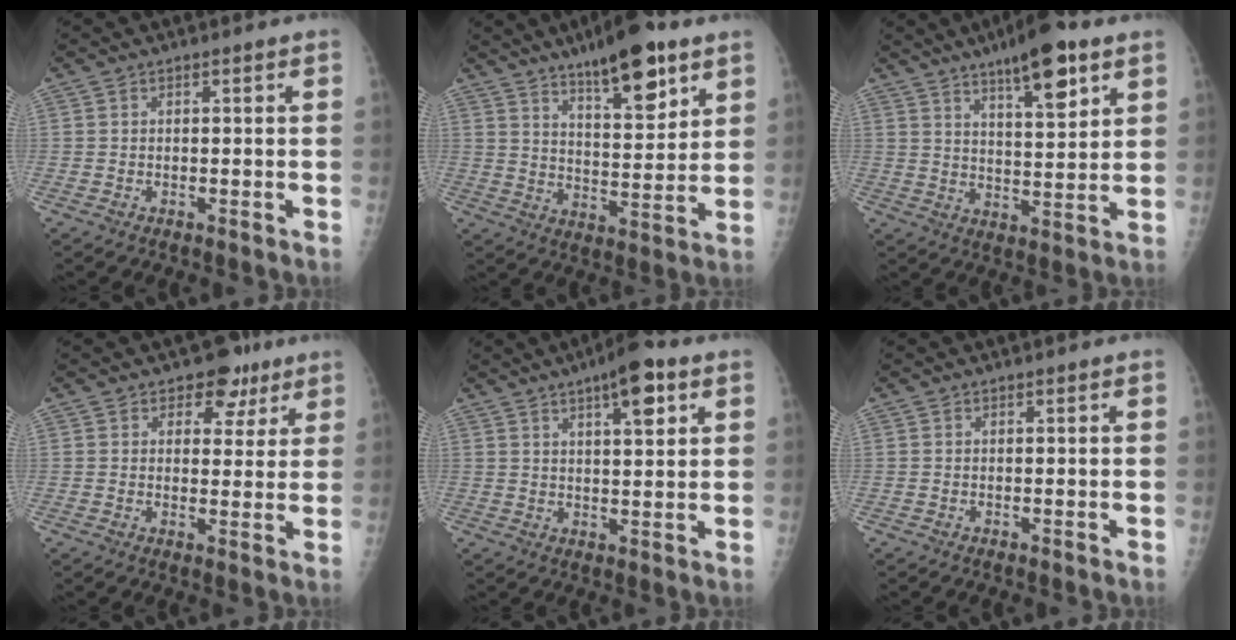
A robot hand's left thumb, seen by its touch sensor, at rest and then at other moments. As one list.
[{"total": 14.4, "force": [9.0, 4.5, 10.3], "torque": [-0.129, -0.050, 0.141]}, {"total": 12.1, "force": [7.2, 3.4, 9.2], "torque": [-0.122, -0.036, 0.112]}, {"total": 6.6, "force": [4.0, 4.6, 2.5], "torque": [0.008, -0.012, 0.051]}, {"total": 8.7, "force": [4.5, 2.6, 6.9], "torque": [-0.090, -0.015, 0.064]}, {"total": 0.0}]